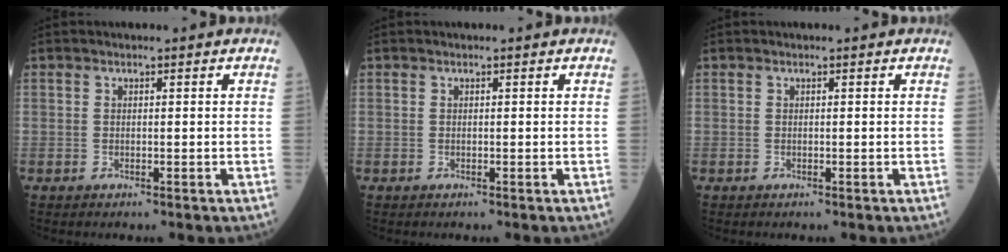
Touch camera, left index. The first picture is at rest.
{"total": 0.0}
{"total": 0.0}